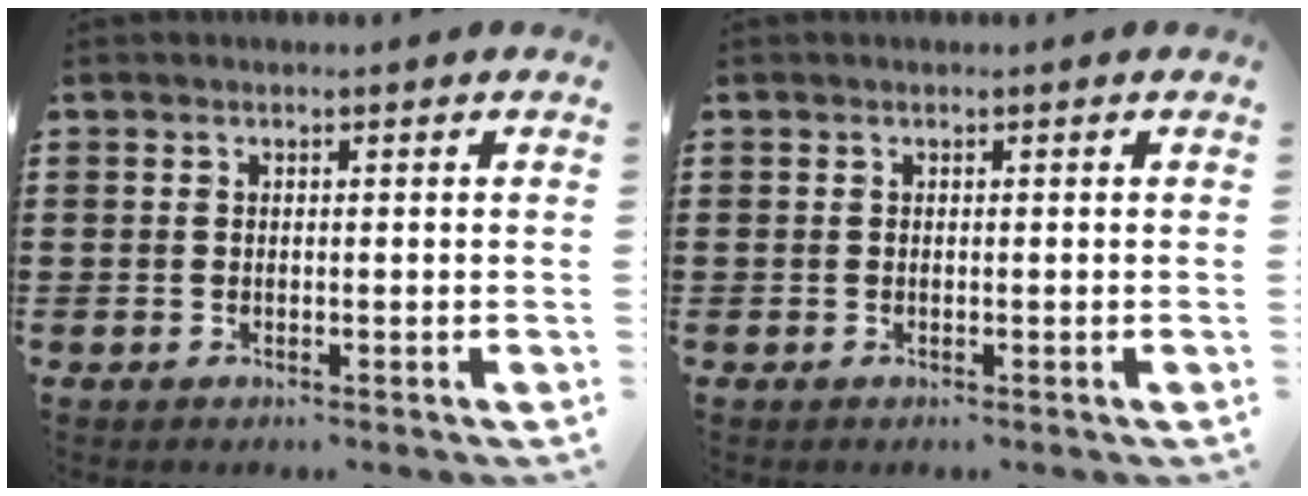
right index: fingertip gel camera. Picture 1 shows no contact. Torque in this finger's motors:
{"motor_torque": [1.24, 0.90, 0.00, 0.00]}